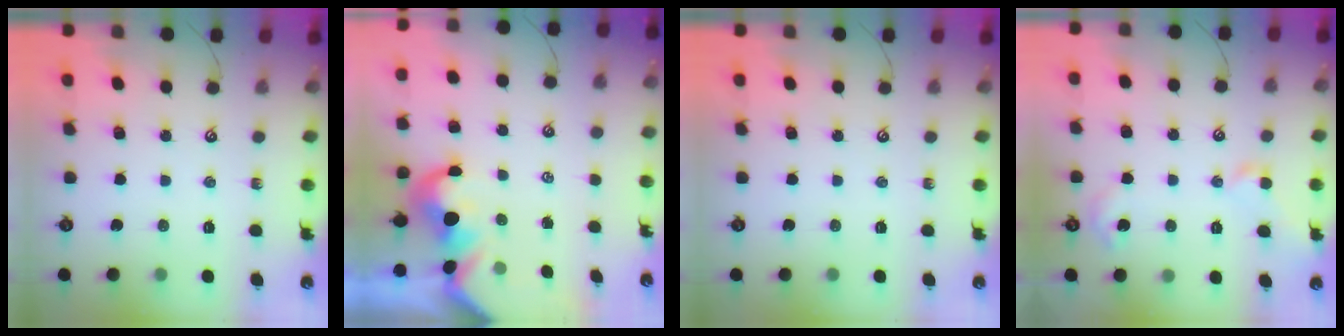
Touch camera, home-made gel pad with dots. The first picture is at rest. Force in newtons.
{"total": 3.0, "press": 2.8, "slide": 1.0}
{"total": 0.0}
{"total": 3.8, "press": 3.7, "slide": 0.7}